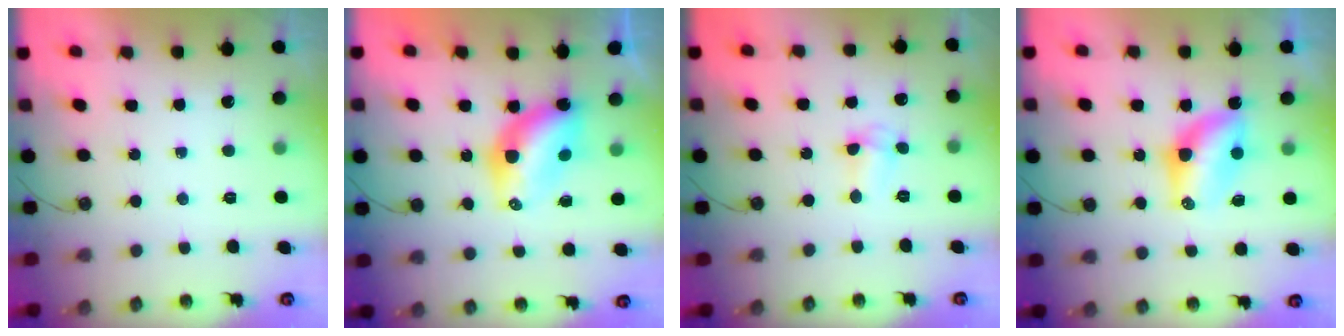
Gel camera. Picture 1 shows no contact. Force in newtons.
{"total": 7.2, "press": 7.2, "slide": 0.4}
{"total": 3.0, "press": 2.9, "slide": 0.5}
{"total": 9.3, "press": 8.2, "slide": 4.3}